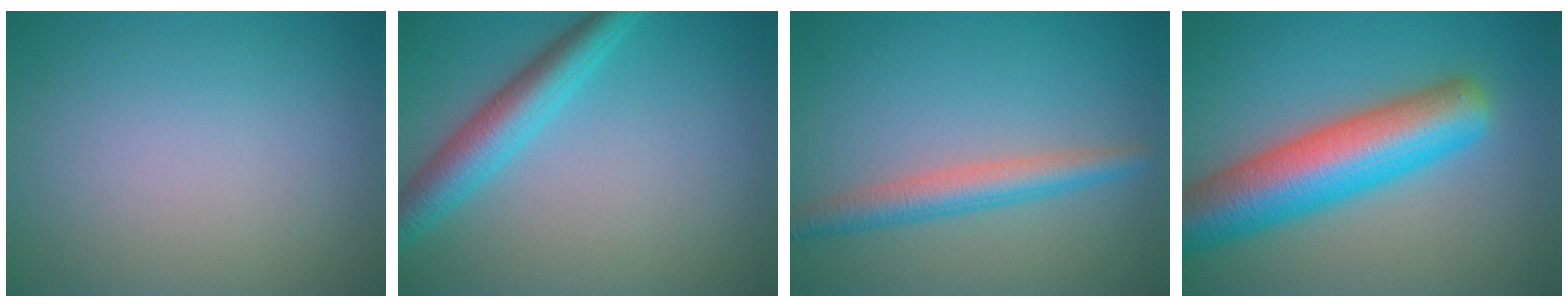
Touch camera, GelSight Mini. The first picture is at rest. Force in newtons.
{"total": 4.5, "press": 4.5, "slide": 0.1}
{"total": 3.4, "press": 3.4, "slide": 0.0}
{"total": 9.8, "press": 9.8, "slide": 0.3}